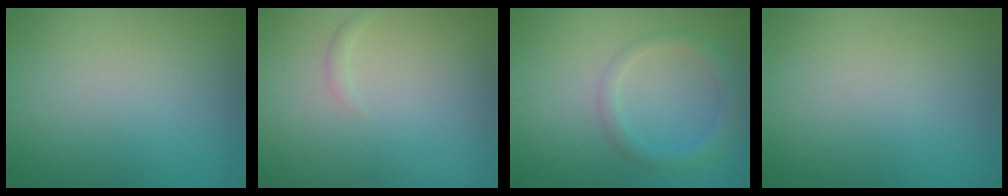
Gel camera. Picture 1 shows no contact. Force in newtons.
{"total": 0.5, "press": 0.5, "slide": 0.0}
{"total": 2.7, "press": 2.7, "slide": 0.1}
{"total": 0.0}